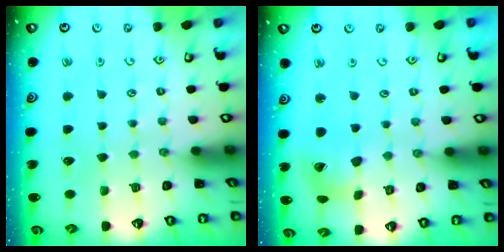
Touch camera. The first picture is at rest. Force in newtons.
{"total": 11.7, "press": 11.6, "slide": 1.5}